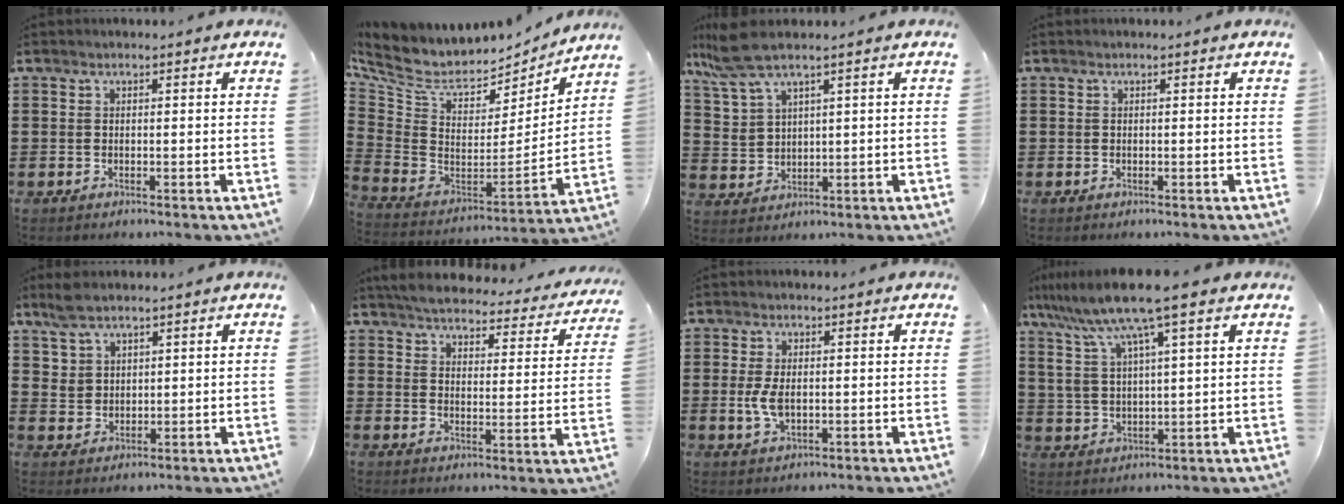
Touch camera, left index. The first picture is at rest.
{"total": 6.6, "force": [5.1, 3.1, 2.9], "torque": [-0.090, -0.045, 0.086]}
{"total": 6.1, "force": [4.3, 1.6, 4.1], "torque": [-0.105, -0.006, 0.074]}
{"total": 0.0}
{"total": 4.0, "force": [3.0, 2.3, 1.3], "torque": [-0.038, 0.007, 0.056]}
{"total": 4.6, "force": [4.4, 0.2, 1.2], "torque": [-0.047, -0.031, 0.073]}
{"total": 4.2, "force": [-0.1, 2.3, 3.6], "torque": [-0.090, -0.002, -0.007]}
{"total": 10.7, "force": [7.6, 0.3, 7.5], "torque": [-0.172, -0.030, 0.127]}